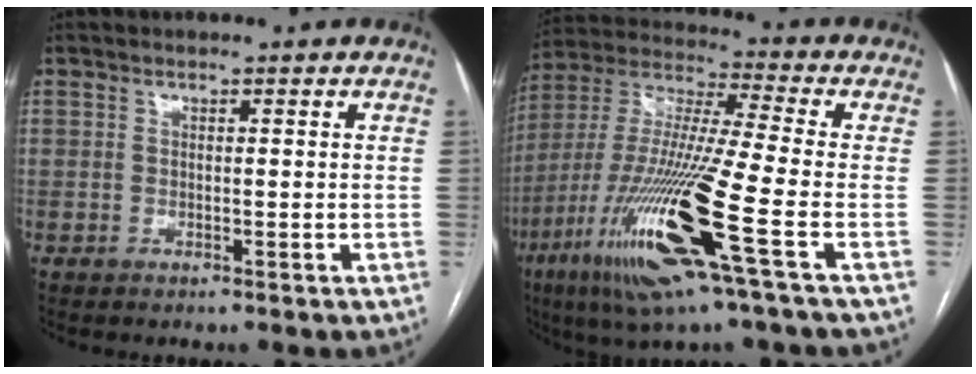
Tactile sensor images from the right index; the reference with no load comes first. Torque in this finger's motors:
{"motor_torque": [2.14, 0.00, 0.68, 0.21]}